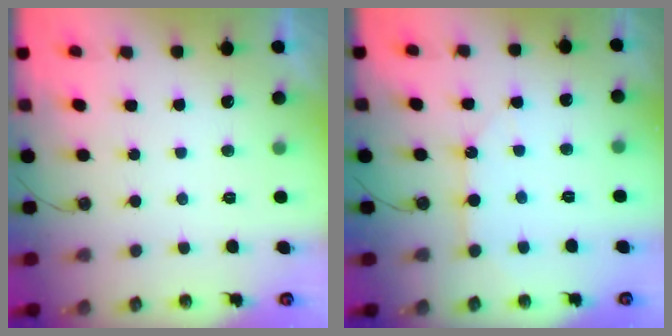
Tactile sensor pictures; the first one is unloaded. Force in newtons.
{"total": 7.0, "press": 7.0, "slide": 0.2}